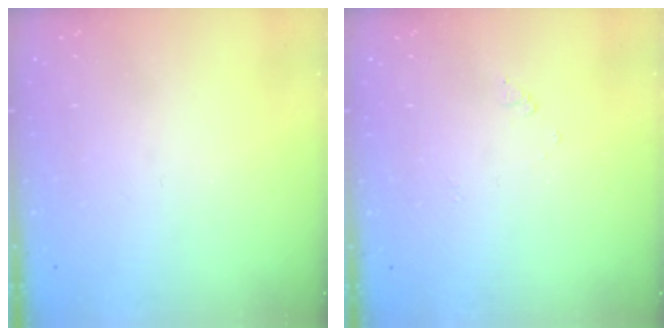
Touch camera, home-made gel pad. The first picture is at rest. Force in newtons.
{"total": 3.0, "press": 3.0, "slide": 0.4}